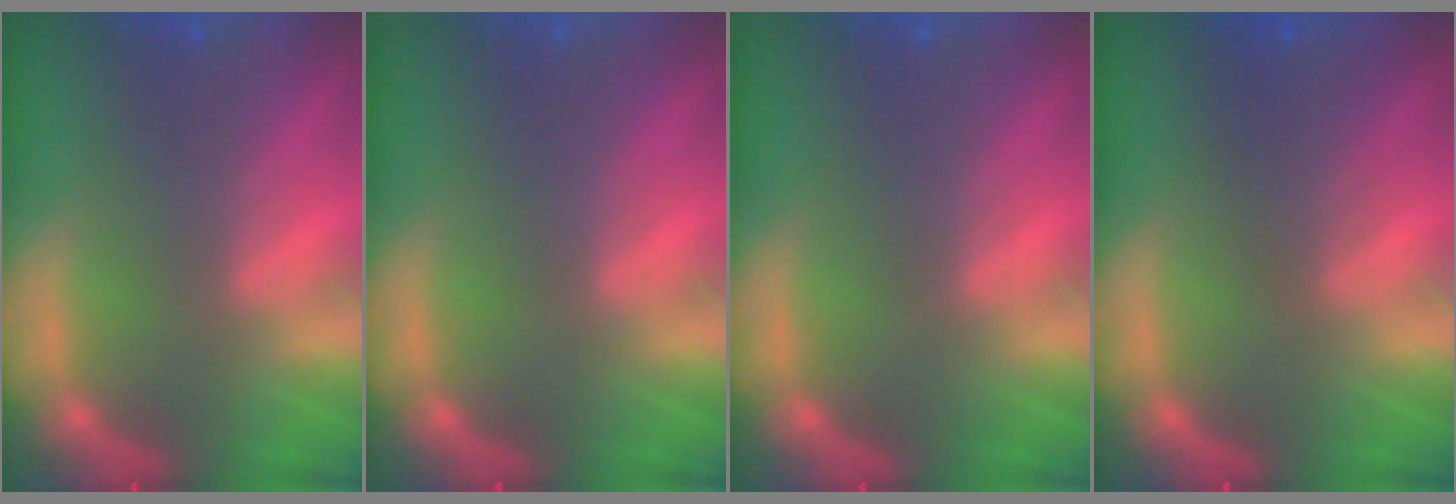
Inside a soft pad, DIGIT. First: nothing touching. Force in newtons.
{"total": 0.0}
{"total": 0.0}
{"total": 2.5}